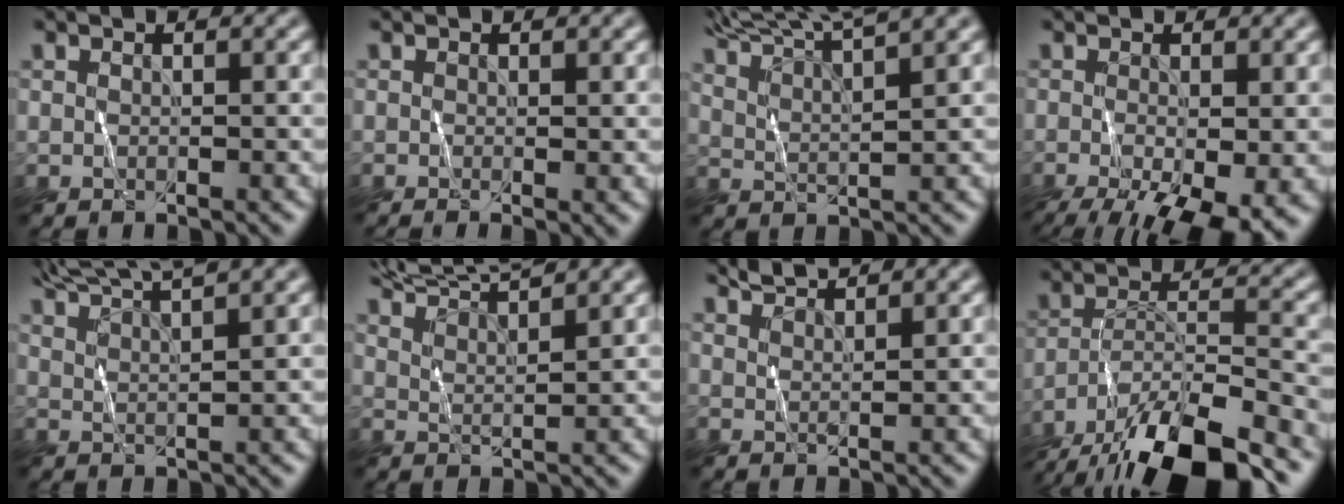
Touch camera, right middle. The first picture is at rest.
{"total": 0.7, "force": [0.1, 0.0, 0.7], "torque": [-0.008, 0.000, 0.001]}
{"total": 8.3, "force": [7.2, 1.2, 4.0], "torque": [-0.073, 0.033, 0.084]}
{"total": 10.9, "force": [-4.7, 4.2, 8.9], "torque": [-0.141, -0.025, -0.064]}
{"total": 7.2, "force": [6.0, 1.3, 3.8], "torque": [-0.053, 0.034, 0.065]}
{"total": 7.0, "force": [6.2, 0.9, 3.0], "torque": [-0.052, 0.027, 0.076]}
{"total": 2.3, "force": [2.2, 0.0, 0.7], "torque": [-0.008, 0.010, 0.042]}
{"total": 12.8, "force": [-10.3, 2.7, 7.2], "torque": [-0.125, -0.013, -0.174]}